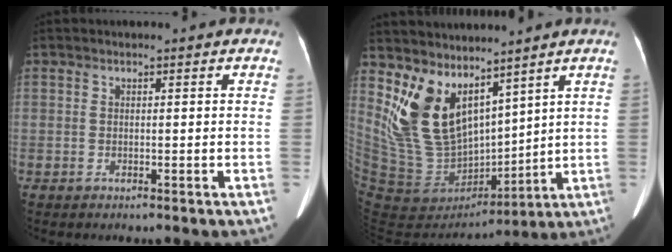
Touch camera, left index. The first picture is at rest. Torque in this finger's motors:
{"motor_torque": [1.42, -0.73, 0.53, 0.21]}